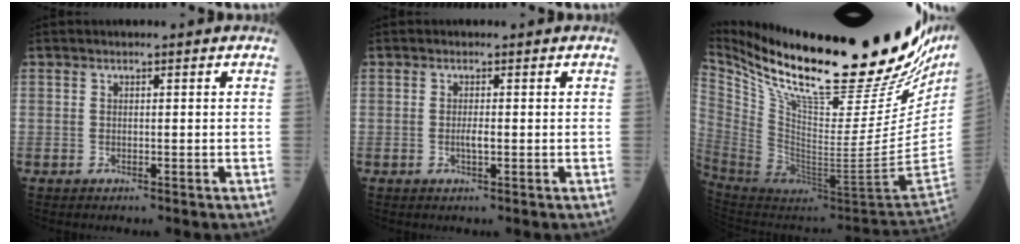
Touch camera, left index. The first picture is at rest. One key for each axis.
{"total": 1.2, "fx": -0.2, "fy": 0.3, "fz": 1.2, "tx": -0.024, "ty": -0.001, "tz": -0.002}
{"total": 36.7, "fx": 26.9, "fy": 7.3, "fz": 23.9, "tx": -0.374, "ty": -0.052, "tz": 0.407}